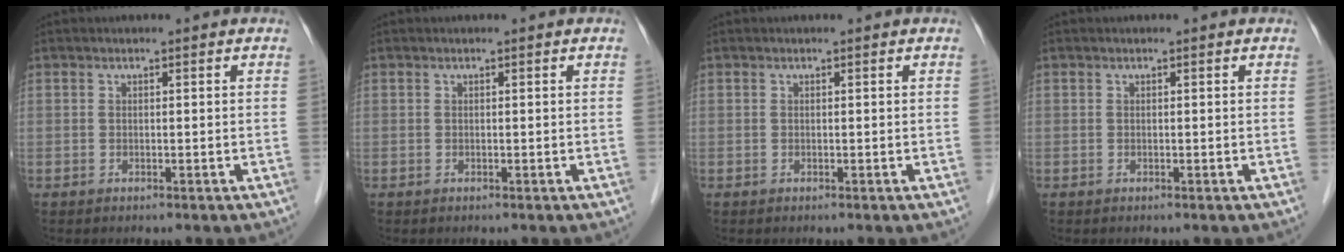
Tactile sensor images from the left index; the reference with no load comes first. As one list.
[{"total": 0.0}, {"total": 0.0}, {"total": 0.0}]